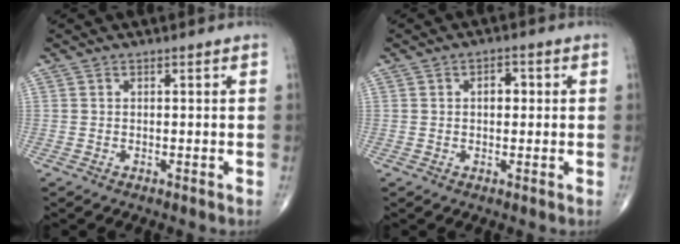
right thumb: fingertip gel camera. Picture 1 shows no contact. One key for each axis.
{"total": 2.9, "fx": 0.4, "fy": 1.9, "fz": 2.1, "tx": -0.021, "ty": 0.010, "tz": 0.003}